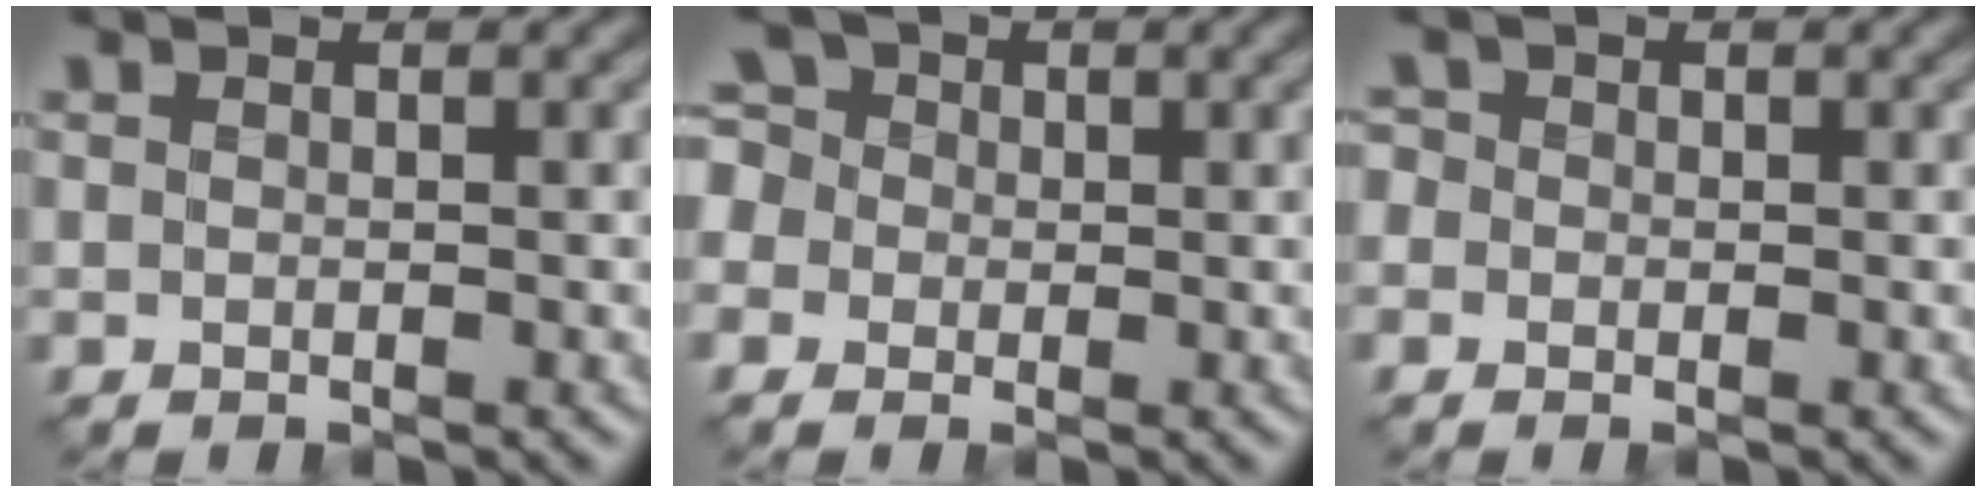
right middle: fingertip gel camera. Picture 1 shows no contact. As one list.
[{"total": 5.5, "force": [0.8, 4.8, 2.5], "torque": [-0.054, 0.034, -0.024]}, {"total": 1.3, "force": [0.0, 1.3, 0.3], "torque": [-0.009, 0.004, -0.011]}]